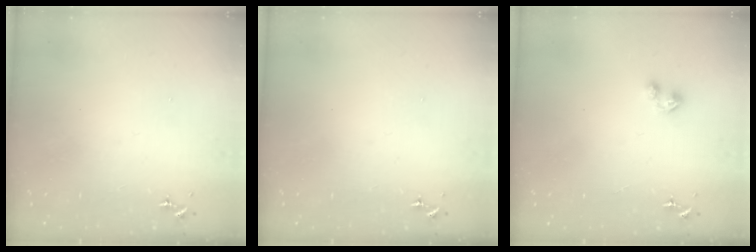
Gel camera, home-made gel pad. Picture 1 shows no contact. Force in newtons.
{"total": 0.0}
{"total": 5.1, "press": 5.0, "slide": 0.6}